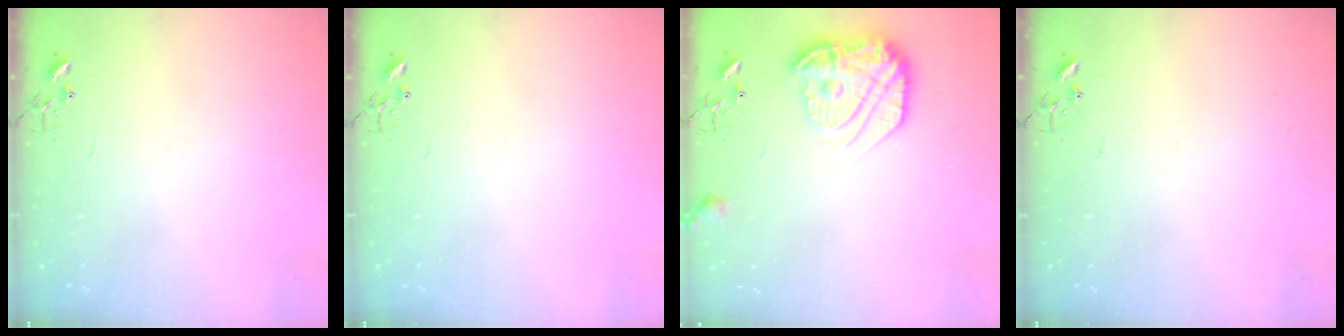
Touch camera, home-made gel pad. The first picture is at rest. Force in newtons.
{"total": 0.0}
{"total": 16.5, "press": 16.5, "slide": 1.1}
{"total": 0.0}